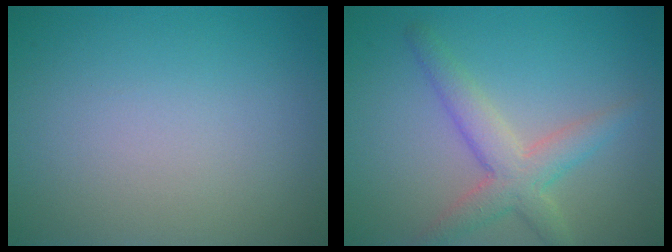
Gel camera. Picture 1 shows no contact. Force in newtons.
{"total": 3.9, "press": 3.9, "slide": 0.3}